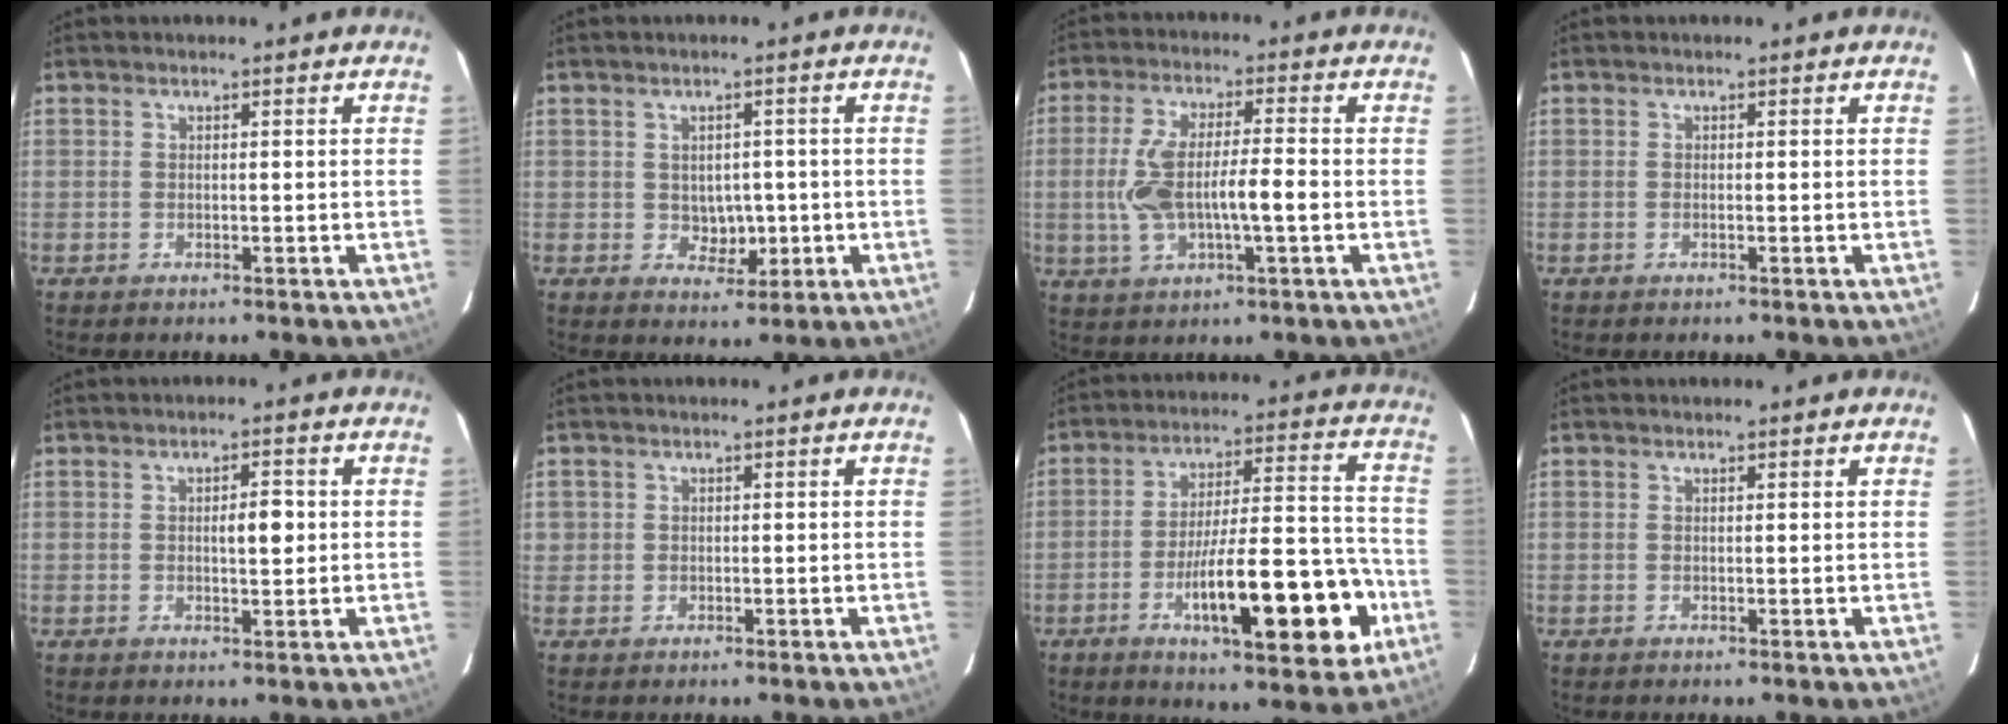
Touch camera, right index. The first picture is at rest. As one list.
[{"total": 4.0, "force": [-0.3, 2.9, 2.7], "torque": [-0.031, 0.002, 0.004]}, {"total": 9.9, "force": [-1.3, 2.3, 9.6], "torque": [-0.198, 0.013, -0.018]}, {"total": 0.0}, {"total": 3.3, "force": [0.3, 1.0, 3.1], "torque": [-0.047, 0.002, 0.005]}, {"total": 1.2, "force": [0.3, 1.2, 0.1], "torque": [0.008, 0.002, 0.001]}, {"total": 18.9, "force": [-6.9, 3.9, 17.2], "torque": [-0.245, 0.014, -0.093]}, {"total": 0.5, "force": [0.5, 0.0, 0.2], "torque": [-0.007, 0.002, 0.006]}]